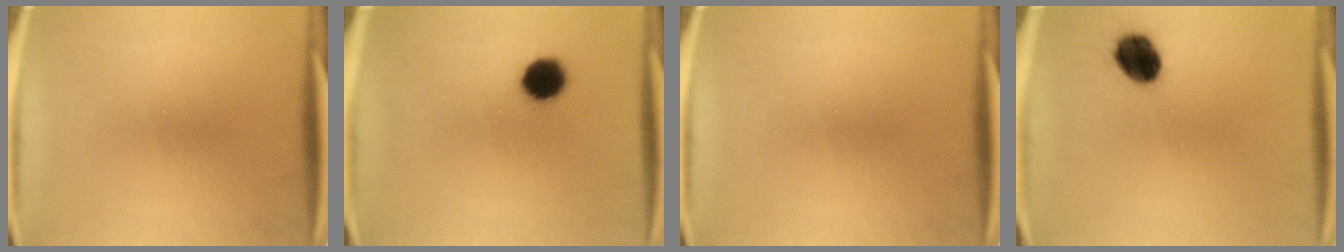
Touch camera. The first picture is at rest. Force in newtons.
{"total": 6.5}
{"total": 0.0}
{"total": 8.5}